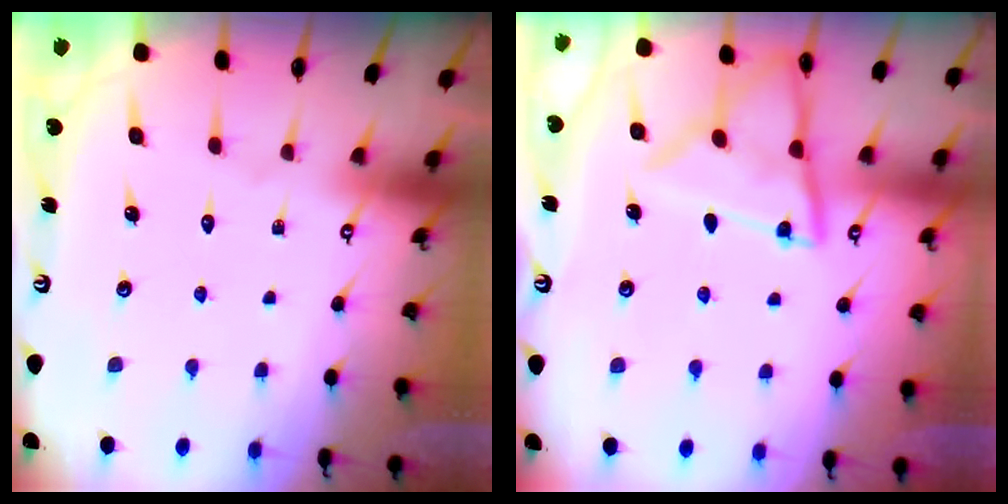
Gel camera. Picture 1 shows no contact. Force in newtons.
{"total": 12.3, "press": 12.3, "slide": 0.7}